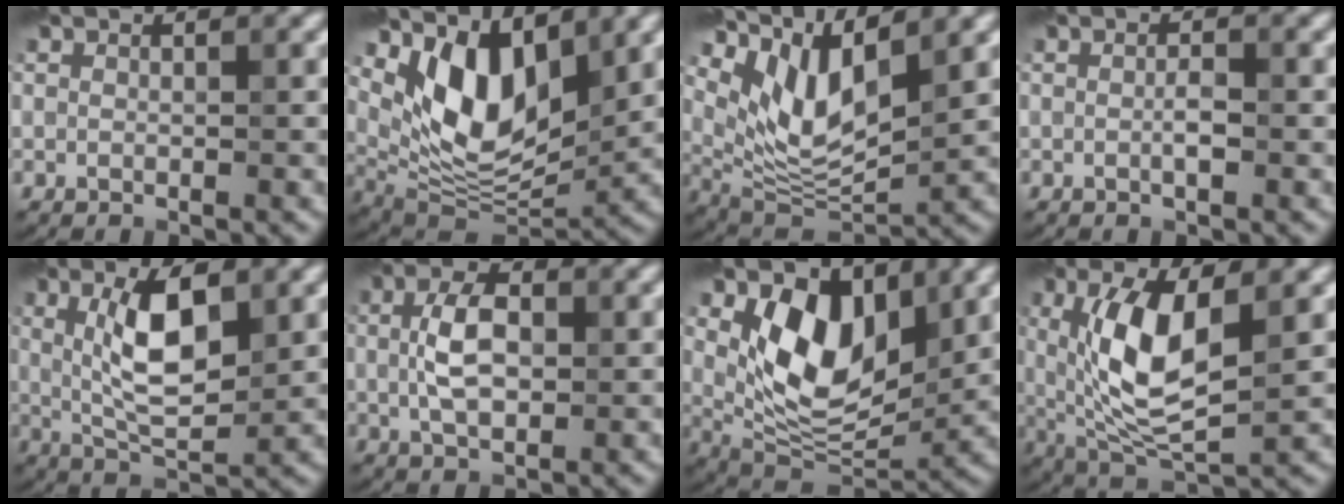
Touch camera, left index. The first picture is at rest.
{"total": 8.3, "force": [3.7, 4.2, 6.2], "torque": [-0.113, -0.024, 0.066]}
{"total": 7.3, "force": [4.2, 2.8, 5.3], "torque": [-0.112, -0.013, 0.085]}
{"total": 1.1, "force": [-0.2, 0.3, 1.0], "torque": [-0.021, 0.004, -0.005]}
{"total": 6.1, "force": [1.6, 2.0, 5.6], "torque": [-0.101, 0.004, 0.030]}
{"total": 4.5, "force": [0.4, 2.6, 3.7], "torque": [-0.076, 0.006, 0.004]}
{"total": 8.6, "force": [2.8, 5.1, 6.4], "torque": [-0.113, -0.018, 0.045]}
{"total": 8.2, "force": [1.6, 3.1, 7.4], "torque": [-0.150, -0.013, 0.034]}